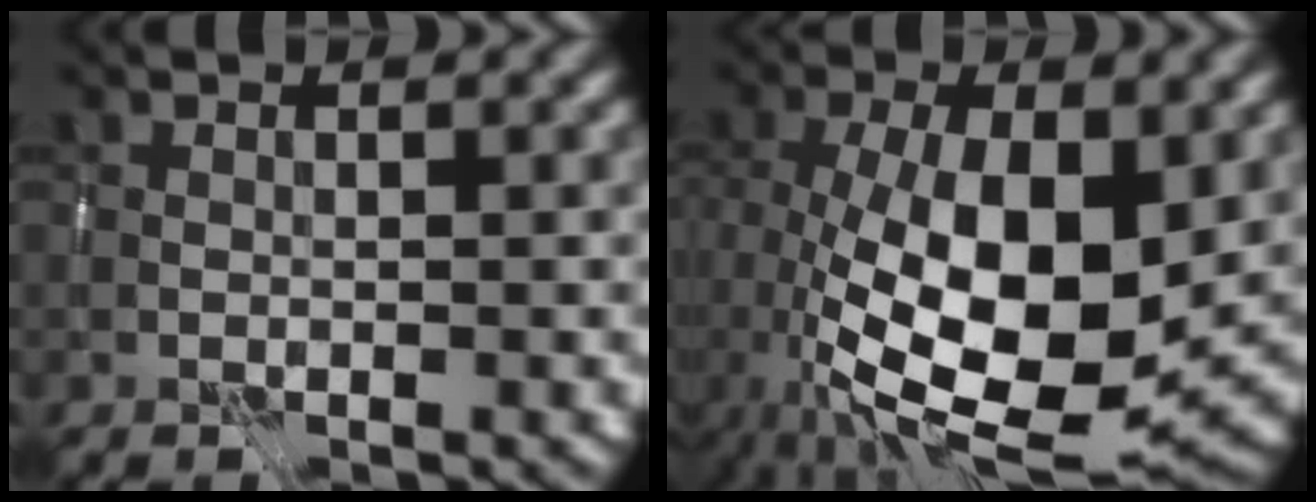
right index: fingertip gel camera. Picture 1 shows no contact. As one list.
[{"total": 12.7, "force": [-1.4, 5.5, 11.3], "torque": [-0.199, -0.020, -0.025]}]